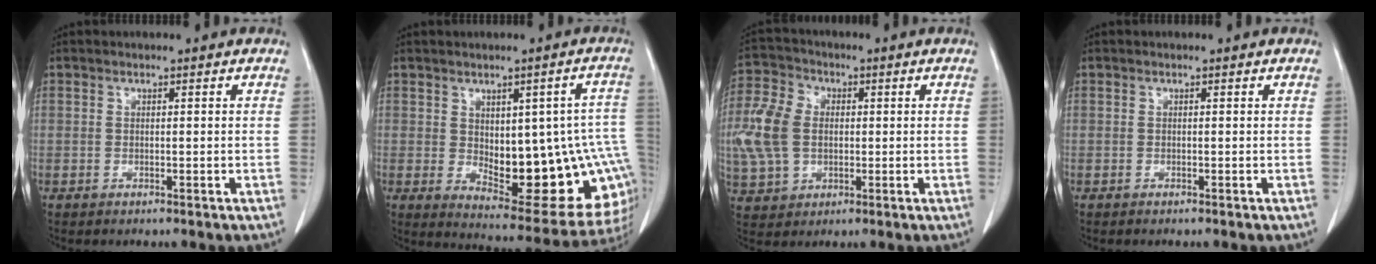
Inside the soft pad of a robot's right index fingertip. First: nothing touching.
{"total": 20.1, "force": [-1.9, 8.1, 18.3], "torque": [-0.171, 0.016, 0.004]}
{"total": 13.5, "force": [0.4, 10.2, 8.9], "torque": [-0.232, 0.020, 0.016]}
{"total": 0.0}